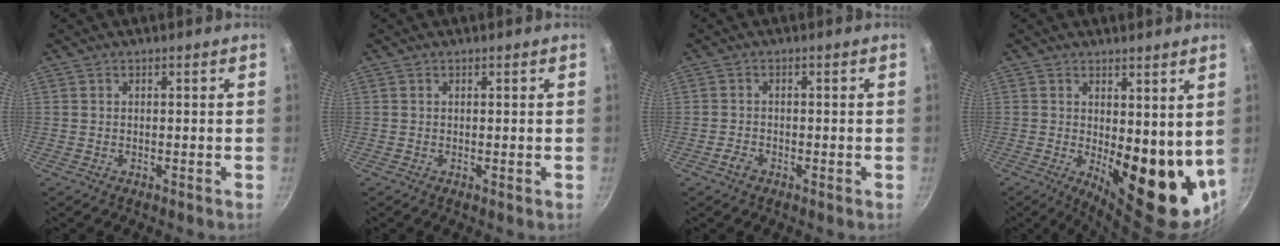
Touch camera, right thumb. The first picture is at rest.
{"total": 0.0}
{"total": 1.6, "force": [-1.1, 0.8, 0.8], "torque": [-0.017, 0.005, -0.022]}
{"total": 15.5, "force": [1.0, 6.6, 14.0], "torque": [-0.144, -0.037, 0.031]}